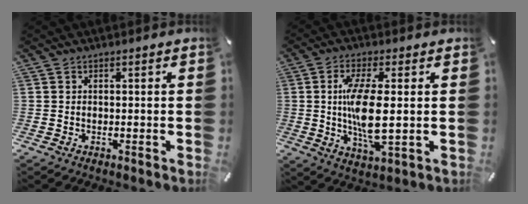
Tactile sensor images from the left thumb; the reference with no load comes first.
{"total": 11.4, "force": [0.6, 3.6, 10.8], "torque": [-0.232, -0.014, 0.004]}